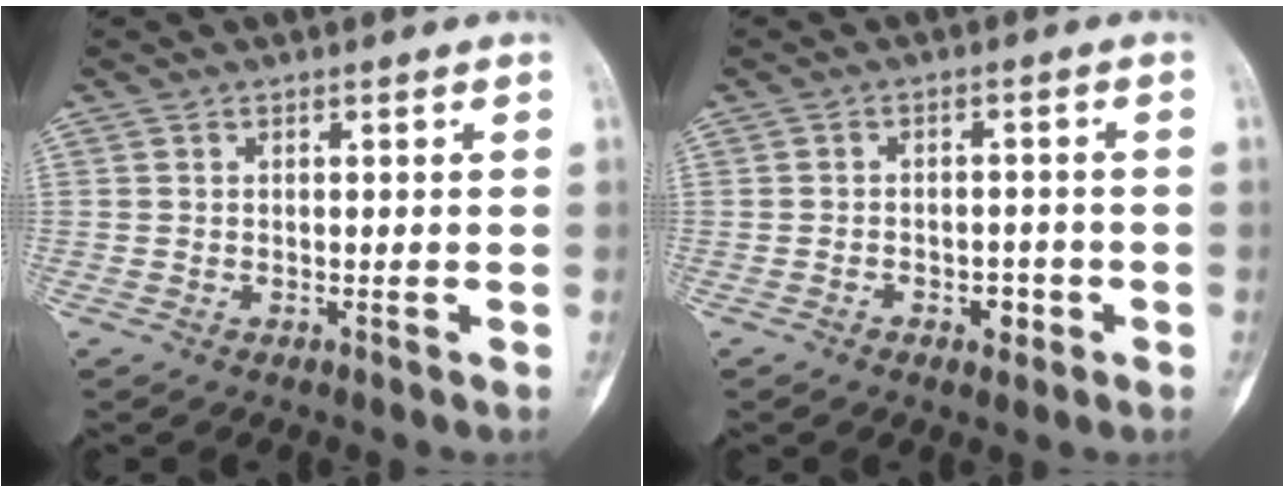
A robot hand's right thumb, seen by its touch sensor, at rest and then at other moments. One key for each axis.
{"total": 3.5, "fx": -1.6, "fy": 2.2, "fz": 2.1, "tx": -0.018, "ty": 0.016, "tz": -0.020}